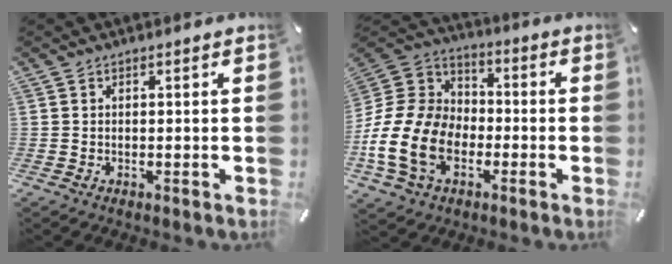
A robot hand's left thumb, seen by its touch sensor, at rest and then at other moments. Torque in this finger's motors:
{"motor_torque": [0.16, 1.84, 2.07, 0.71, 0.26]}